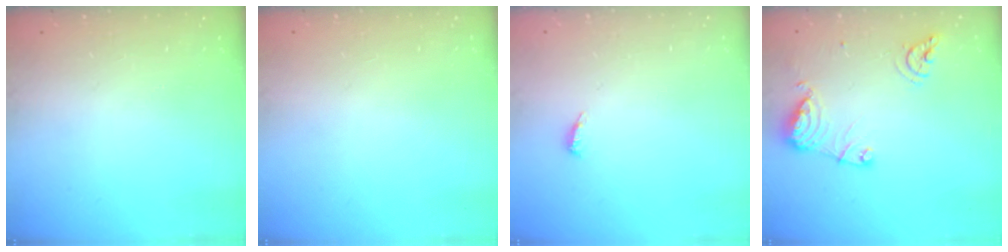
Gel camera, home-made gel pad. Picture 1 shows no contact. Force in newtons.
{"total": 1.1, "press": 0.8, "slide": 0.7}
{"total": 4.6, "press": 4.5, "slide": 0.9}
{"total": 11.9, "press": 11.9, "slide": 1.3}